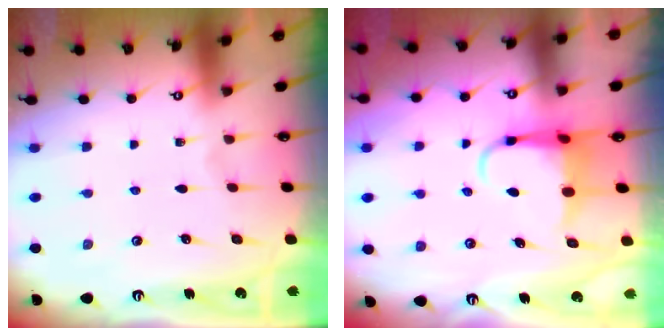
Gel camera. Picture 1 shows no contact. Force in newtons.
{"total": 5.8, "press": 5.7, "slide": 1.1}